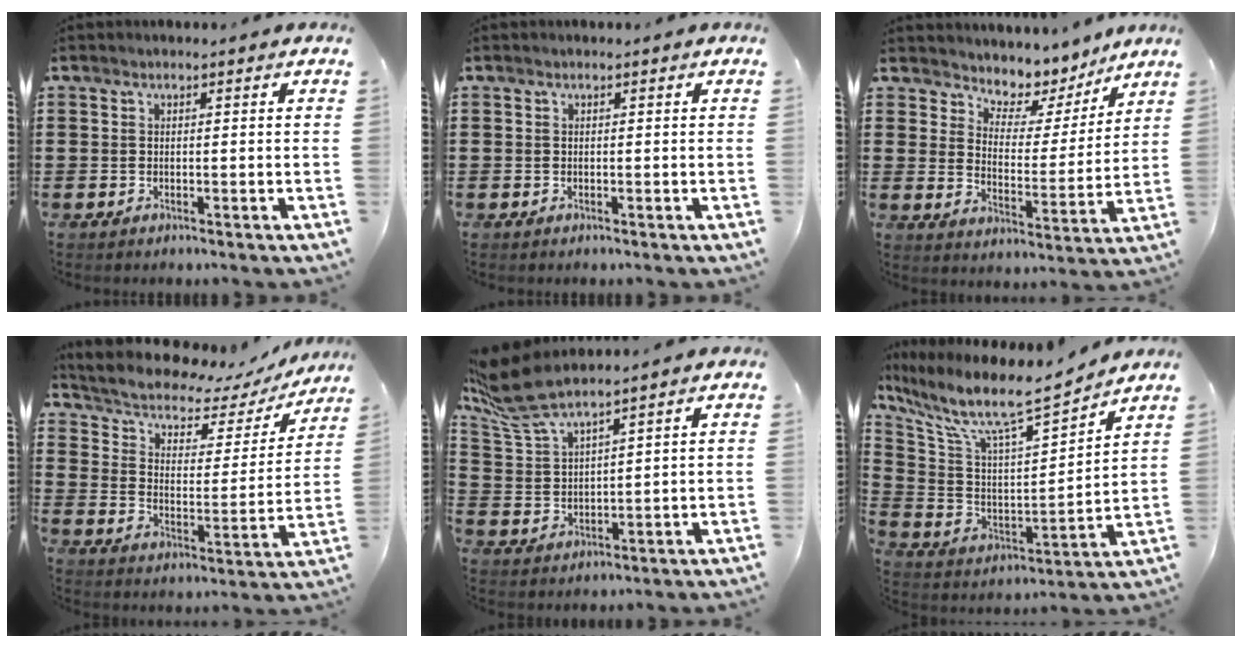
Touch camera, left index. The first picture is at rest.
{"total": 0.0}
{"total": 5.0, "force": [4.5, 2.2, 0.2], "torque": [-0.030, -0.039, 0.072]}
{"total": 6.4, "force": [5.2, 2.5, 2.8], "torque": [-0.079, -0.032, 0.085]}
{"total": 8.1, "force": [6.6, 1.3, 4.5], "torque": [-0.125, -0.029, 0.114]}
{"total": 9.4, "force": [7.4, 1.6, 5.6], "torque": [-0.141, -0.056, 0.119]}